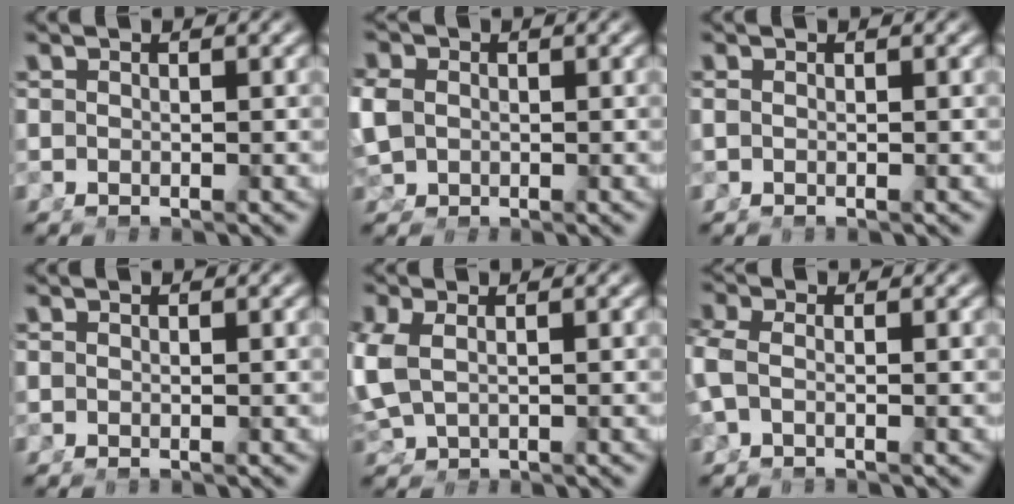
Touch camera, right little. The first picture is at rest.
{"total": 2.1, "force": [-0.1, 1.8, 1.1], "torque": [-0.035, -0.012, 0.008]}
{"total": 0.5, "force": [-0.1, -0.4, 0.4], "torque": [-0.001, 0.001, 0.000]}
{"total": 0.0}
{"total": 2.6, "force": [0.3, 1.7, 2.0], "torque": [-0.062, -0.010, 0.023]}
{"total": 2.0, "force": [-0.4, 0.7, 1.8], "torque": [-0.053, -0.008, 0.000]}